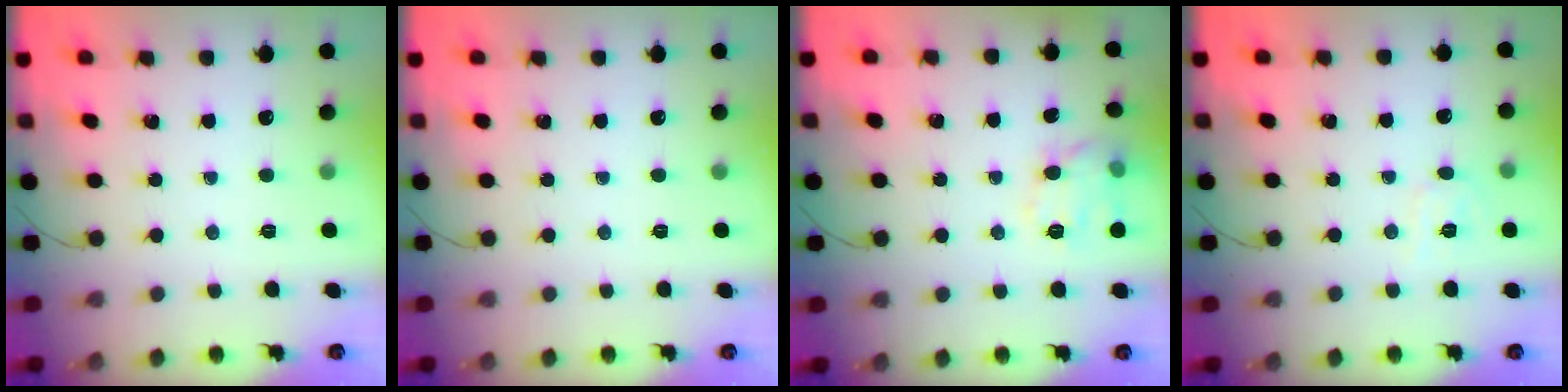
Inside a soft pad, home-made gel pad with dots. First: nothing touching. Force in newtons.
{"total": 0.0}
{"total": 8.9, "press": 8.9, "slide": 0.7}
{"total": 4.7, "press": 4.4, "slide": 1.5}